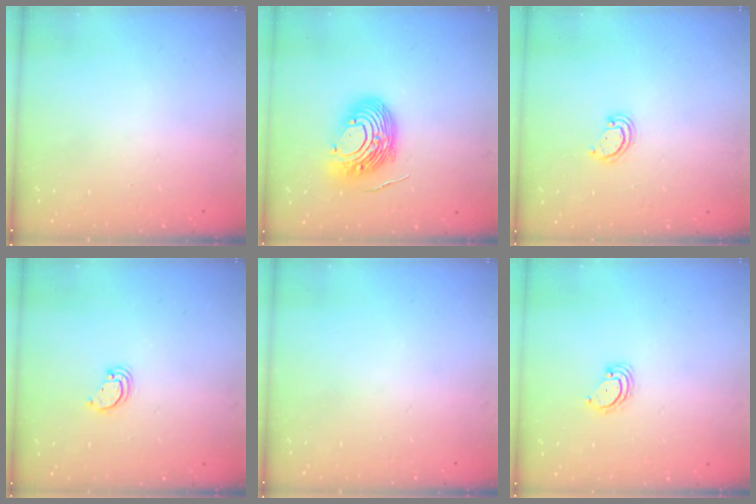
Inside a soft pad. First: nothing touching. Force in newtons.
{"total": 13.4, "press": 13.3, "slide": 1.5}
{"total": 2.3, "press": 2.3, "slide": 0.3}
{"total": 3.3, "press": 3.3, "slide": 0.3}
{"total": 0.0}
{"total": 2.8, "press": 2.8, "slide": 0.3}